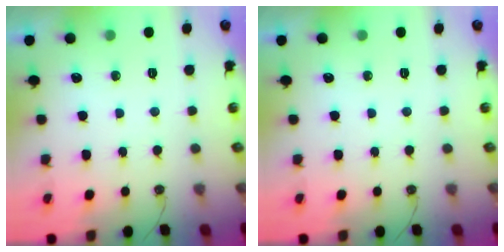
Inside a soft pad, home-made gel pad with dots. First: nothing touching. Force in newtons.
{"total": 0.0}